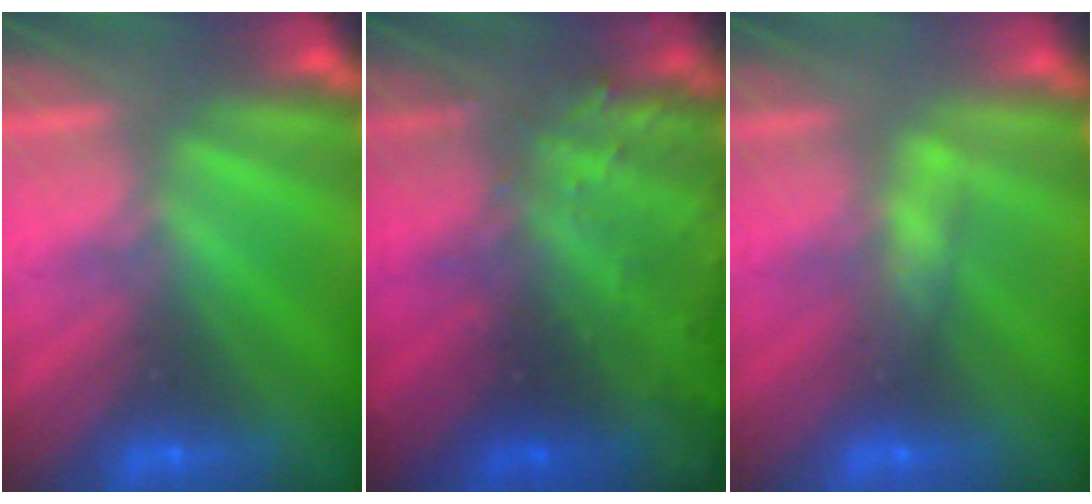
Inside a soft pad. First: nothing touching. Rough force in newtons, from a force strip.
{"total": 7.7}
{"total": 2.4}